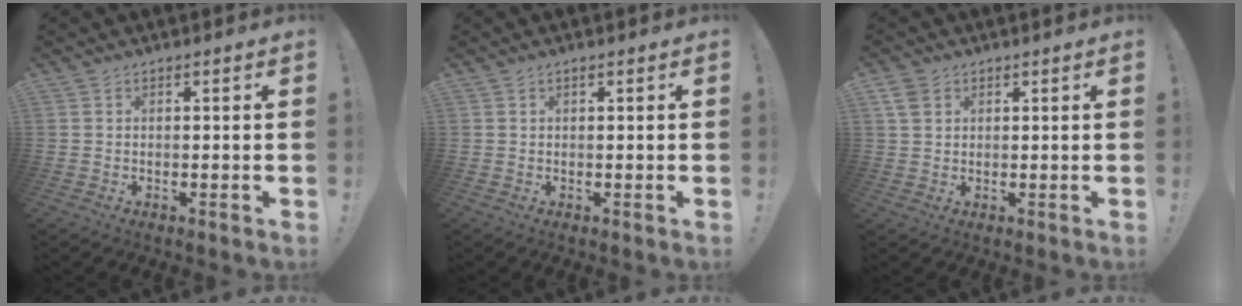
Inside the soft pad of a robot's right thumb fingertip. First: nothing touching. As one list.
[{"total": 0.6, "force": [0.3, 0.0, 0.5], "torque": [-0.019, 0.004, 0.006]}, {"total": 4.7, "force": [2.2, 3.7, 1.8], "torque": [-0.027, -0.003, 0.044]}]